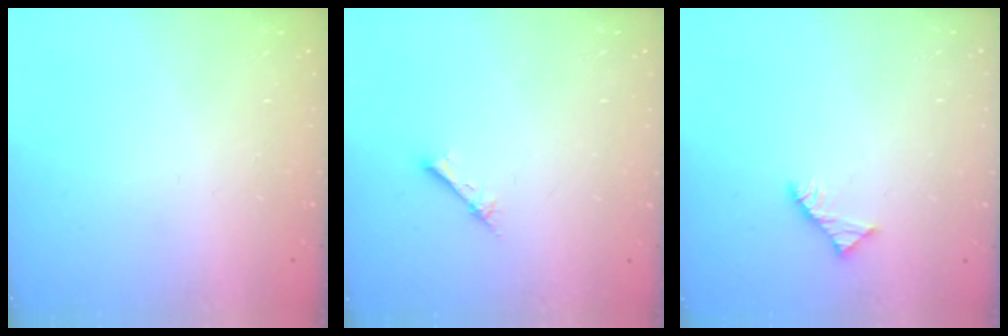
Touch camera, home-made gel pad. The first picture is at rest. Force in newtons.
{"total": 2.7, "press": 2.6, "slide": 0.3}
{"total": 2.9, "press": 2.9, "slide": 0.4}